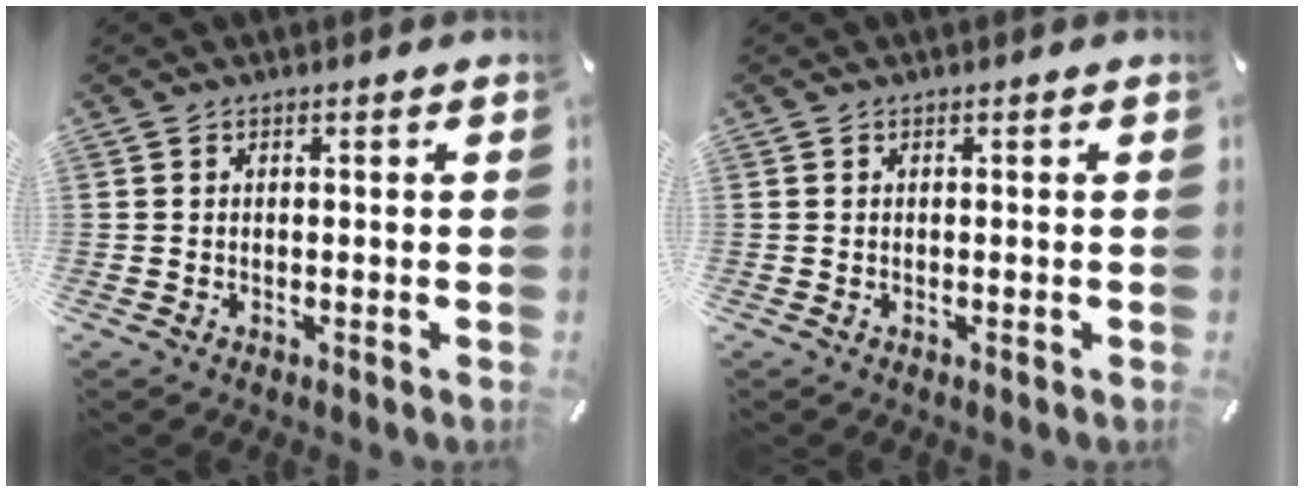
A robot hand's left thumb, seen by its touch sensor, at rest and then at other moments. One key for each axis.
{"total": 0.0}